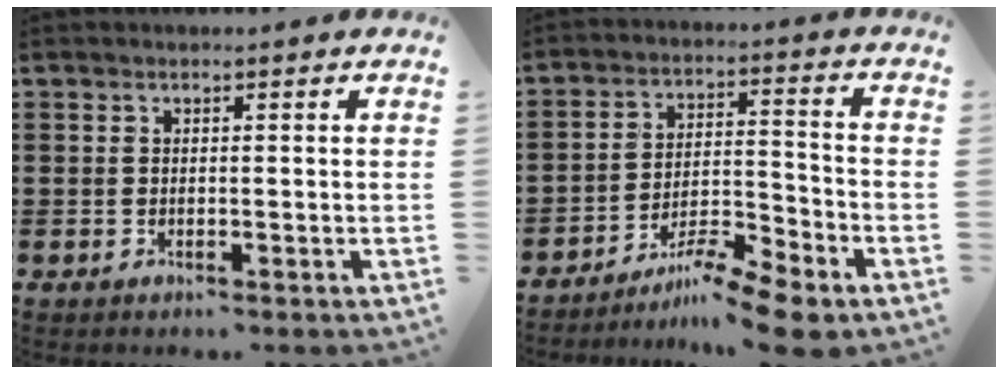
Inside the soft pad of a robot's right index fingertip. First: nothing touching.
{"total": 8.1, "force": [-7.1, 0.6, 3.8], "torque": [-0.069, 0.009, -0.136]}